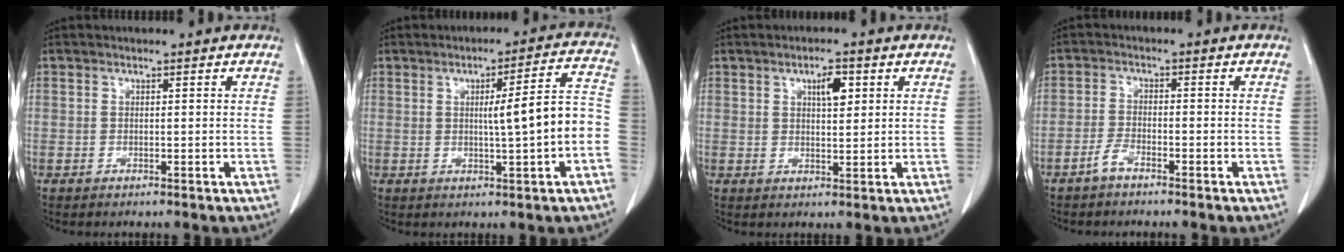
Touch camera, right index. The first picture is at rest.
{"total": 8.9, "force": [-1.1, 0.0, 8.8], "torque": [-0.116, 0.020, -0.014]}
{"total": 3.8, "force": [1.6, 1.3, 3.2], "torque": [-0.052, 0.002, 0.026]}
{"total": 2.3, "force": [-1.8, 0.6, 1.3], "torque": [-0.032, 0.001, -0.036]}